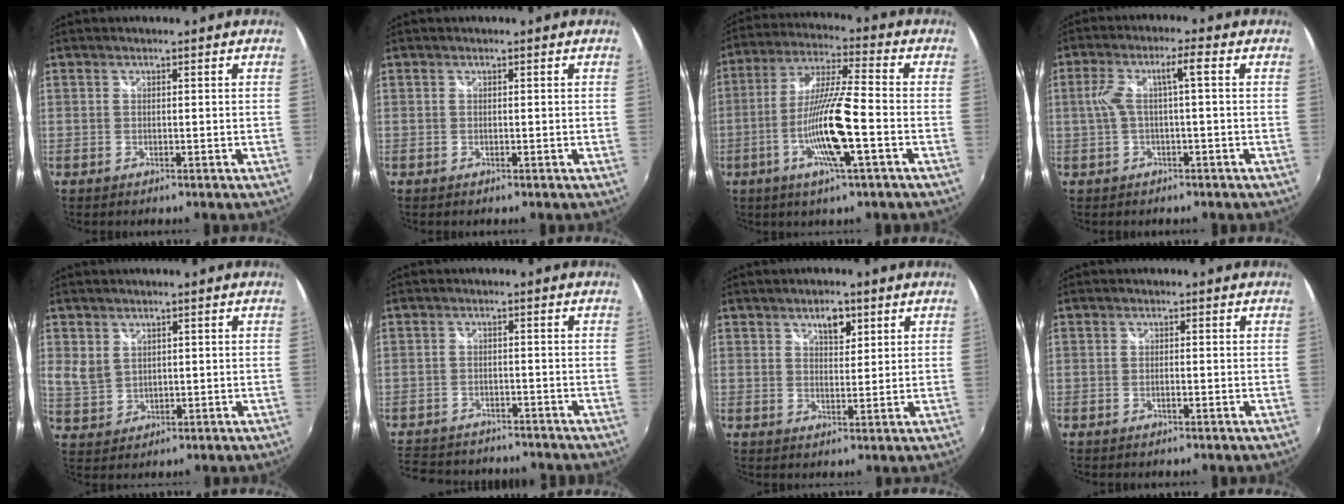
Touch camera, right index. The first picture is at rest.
{"total": 0.0}
{"total": 13.6, "force": [-4.6, 0.9, 12.7], "torque": [-0.254, -0.008, -0.089]}
{"total": 5.5, "force": [-0.2, 0.3, 5.5], "torque": [-0.113, 0.008, 0.005]}
{"total": 4.3, "force": [1.6, 3.3, 2.2], "torque": [-0.042, 0.000, 0.041]}
{"total": 12.4, "force": [-10.6, 5.3, 3.9], "torque": [-0.112, 0.011, -0.159]}
{"total": 4.0, "force": [2.3, 2.1, 2.5], "torque": [-0.037, 0.007, 0.037]}
{"total": 0.8, "force": [-0.5, 0.1, 0.7], "torque": [-0.014, 0.000, -0.009]}